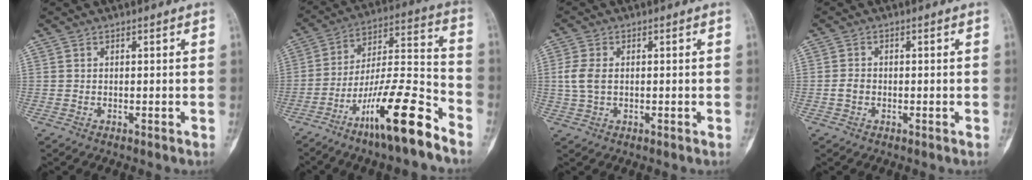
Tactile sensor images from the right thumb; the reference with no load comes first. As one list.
[{"total": 18.0, "force": [-11.4, 2.9, 13.6], "torque": [-0.244, 0.081, -0.197]}, {"total": 4.5, "force": [0.1, 3.0, 3.4], "torque": [-0.078, 0.004, 0.000]}, {"total": 1.9, "force": [-0.5, 1.5, 1.1], "torque": [-0.020, 0.007, -0.010]}]